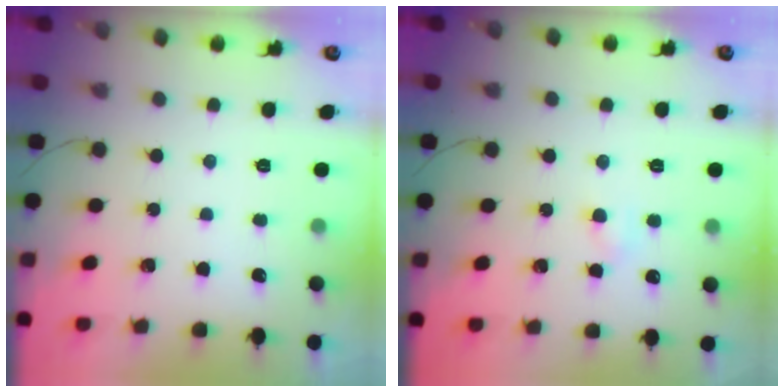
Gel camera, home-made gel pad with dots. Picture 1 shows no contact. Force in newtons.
{"total": 3.0, "press": 2.8, "slide": 1.0}